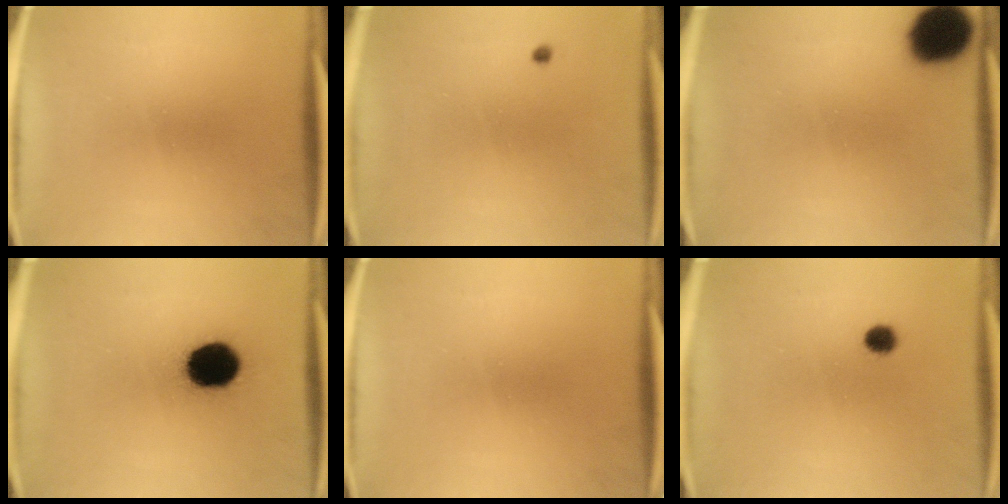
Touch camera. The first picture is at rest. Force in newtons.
{"total": 0.5}
{"total": 14.8}
{"total": 14.4}
{"total": 0.0}
{"total": 2.6}